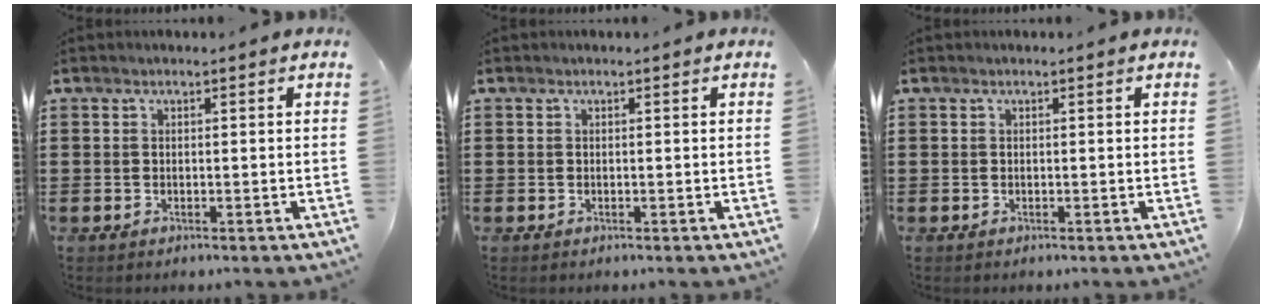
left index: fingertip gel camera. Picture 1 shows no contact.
{"total": 0.0}
{"total": 0.0}